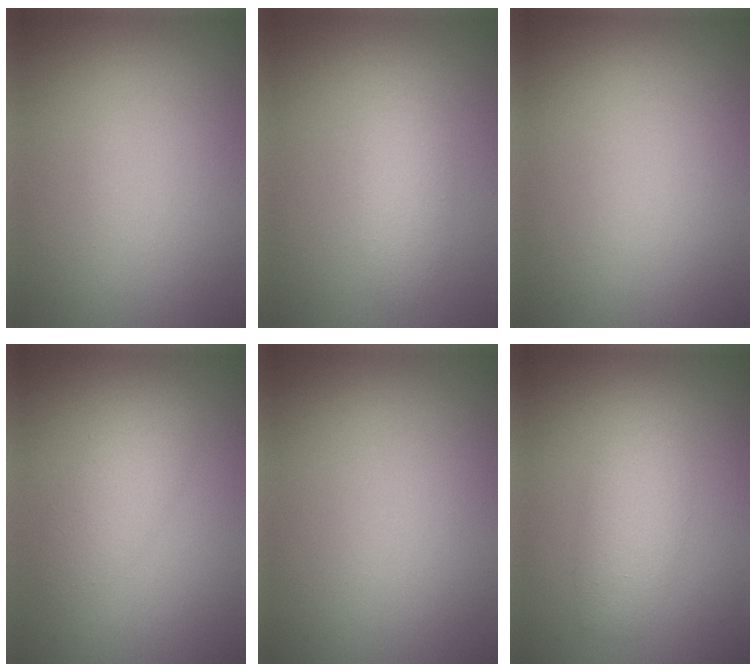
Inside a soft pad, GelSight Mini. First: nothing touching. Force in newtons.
{"total": 2.6, "press": 2.6, "slide": 0.0}
{"total": 0.0}
{"total": 2.8, "press": 2.8, "slide": 0.1}
{"total": 0.0}
{"total": 3.0, "press": 3.0, "slide": 0.1}